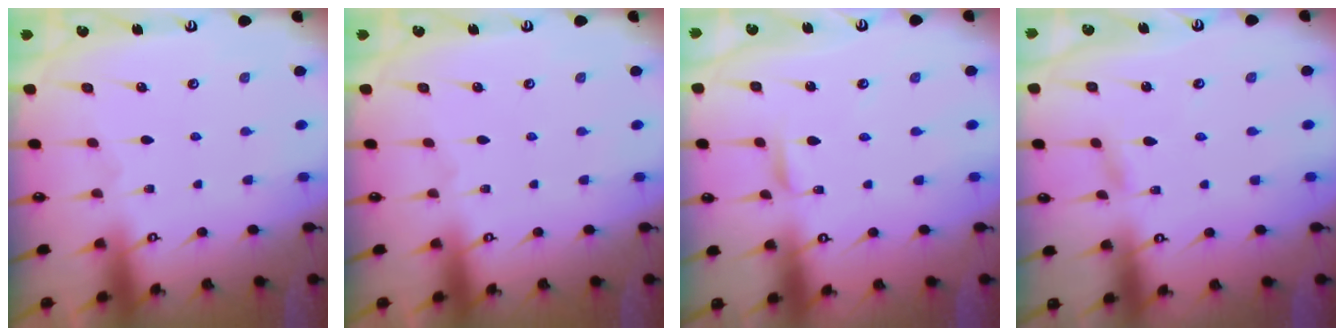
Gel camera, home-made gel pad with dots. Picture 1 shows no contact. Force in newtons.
{"total": 0.0}
{"total": 1.7, "press": 1.7, "slide": 0.1}
{"total": 1.5, "press": 1.5, "slide": 0.1}